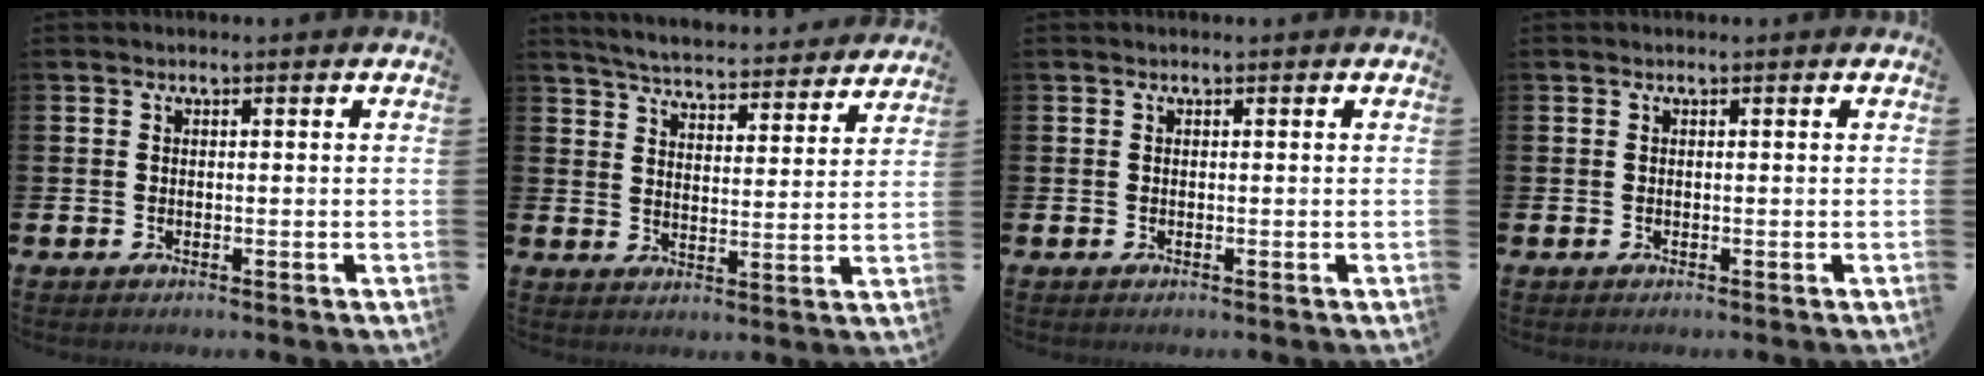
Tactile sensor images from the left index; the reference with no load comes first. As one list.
[{"total": 5.5, "force": [5.4, 0.3, 0.8], "torque": [-0.034, -0.043, 0.092]}, {"total": 0.0}, {"total": 0.0}]